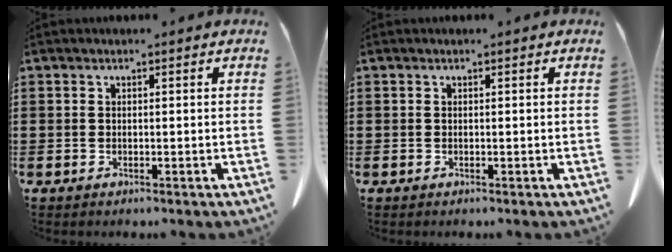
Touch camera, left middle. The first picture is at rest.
{"total": 0.0}